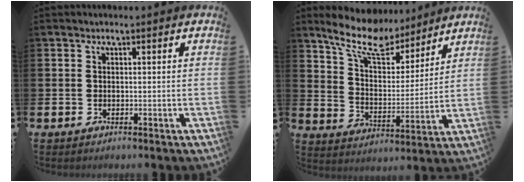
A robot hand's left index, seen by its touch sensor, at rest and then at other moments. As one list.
[{"total": 10.5, "force": [9.2, 3.4, 3.7], "torque": [-0.101, -0.056, 0.162]}]